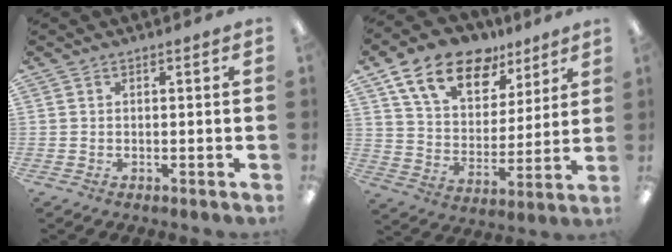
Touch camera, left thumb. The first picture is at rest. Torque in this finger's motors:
{"motor_torque": [1.14, 1.16, 1.35, -1.41, 0.23]}